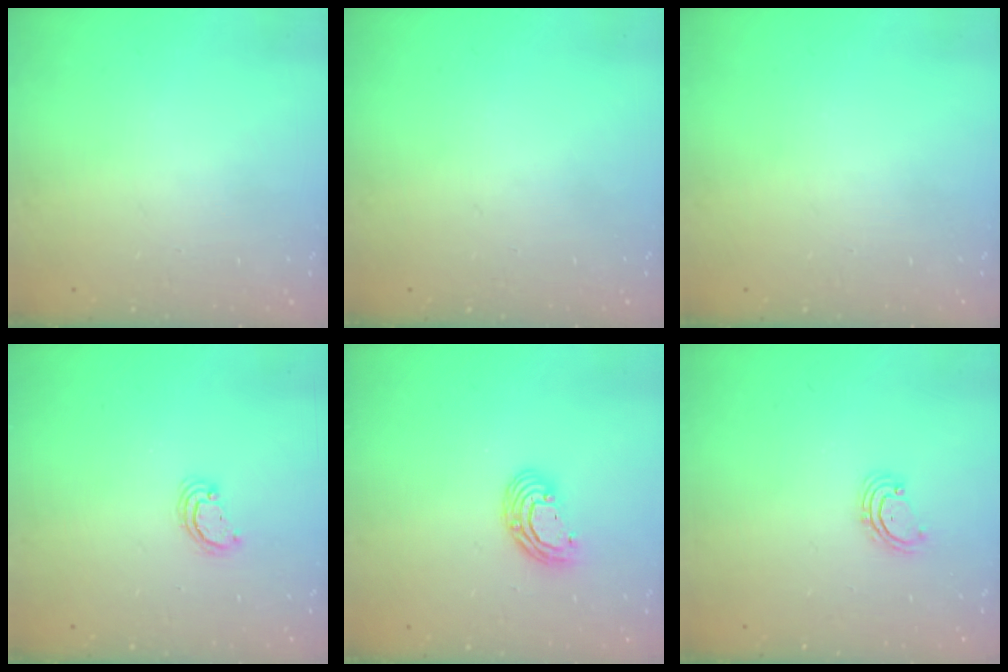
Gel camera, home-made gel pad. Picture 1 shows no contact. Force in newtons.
{"total": 0.0}
{"total": 0.0}
{"total": 3.0, "press": 2.9, "slide": 0.3}
{"total": 8.0, "press": 7.9, "slide": 1.2}
{"total": 2.8, "press": 2.8, "slide": 0.2}